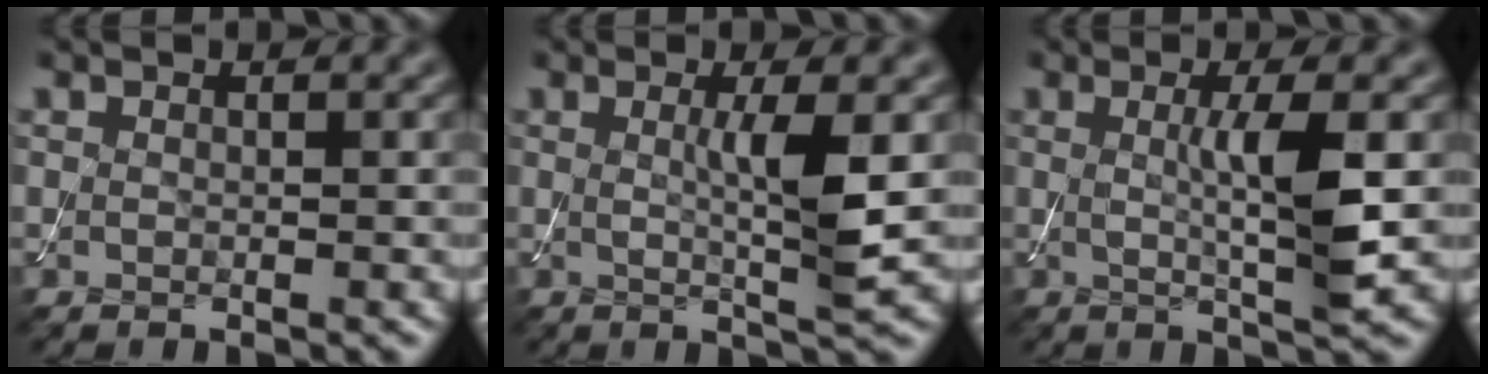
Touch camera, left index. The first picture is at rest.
{"total": 4.1, "force": [0.4, 0.6, 4.0], "torque": [-0.070, -0.009, 0.006]}
{"total": 4.7, "force": [0.3, 0.7, 4.6], "torque": [-0.080, -0.006, 0.006]}